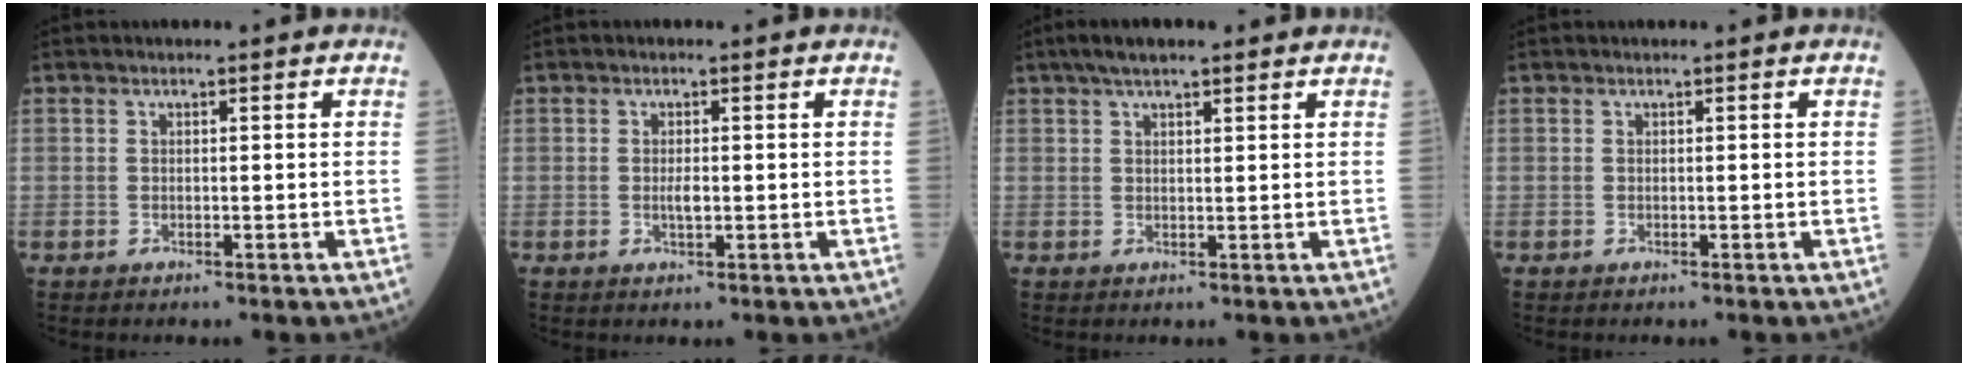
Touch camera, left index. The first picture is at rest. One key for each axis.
{"total": 1.6, "fx": -0.2, "fy": 0.5, "fz": 1.5, "tx": -0.032, "ty": -0.001, "tz": -0.002}
{"total": 5.3, "fx": 3.9, "fy": 1.2, "fz": 3.4, "tx": -0.061, "ty": 0.028, "tz": 0.065}
{"total": 0.0}